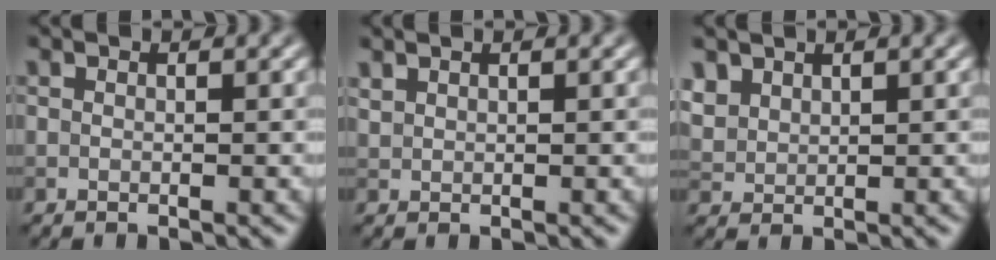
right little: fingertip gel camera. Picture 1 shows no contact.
{"total": 0.9, "force": [0.8, 0.3, 0.2], "torque": [-0.009, 0.001, 0.022]}
{"total": 2.5, "force": [1.7, 1.7, 0.8], "torque": [-0.029, -0.004, 0.044]}